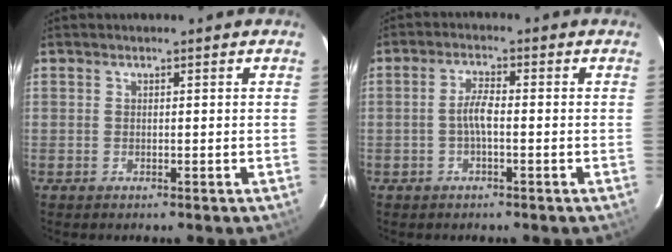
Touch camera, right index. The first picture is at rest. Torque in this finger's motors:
{"motor_torque": [0.42, -0.01, 0.23, 0.09]}